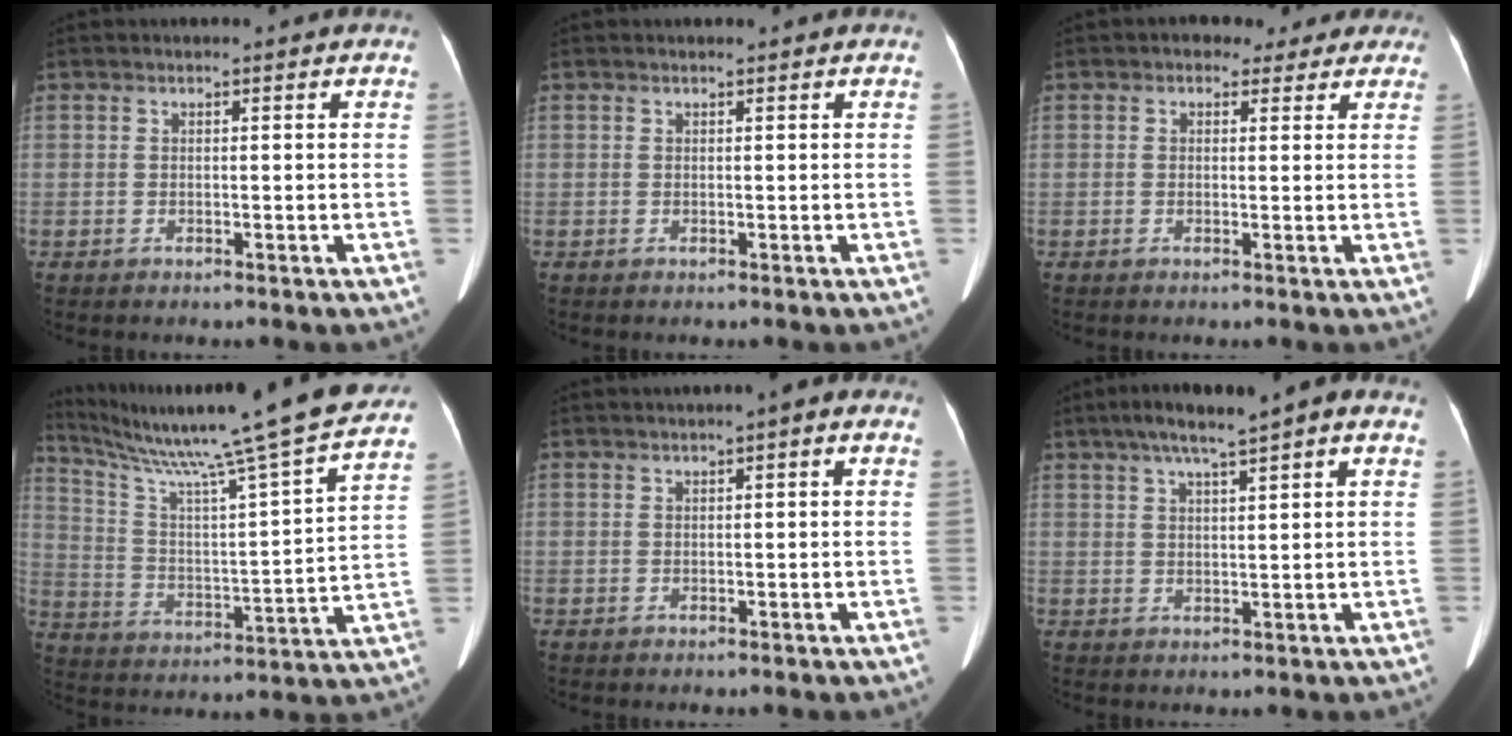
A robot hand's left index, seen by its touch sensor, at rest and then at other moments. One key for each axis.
{"total": 0.0}
{"total": 4.9, "fx": 3.5, "fy": 3.1, "fz": 1.4, "tx": -0.001, "ty": 0.017, "tz": 0.035}
{"total": 26.0, "fx": 21.8, "fy": -1.4, "fz": 14.2, "tx": -0.245, "ty": -0.029, "tz": 0.320}
{"total": 1.6, "fx": 0.3, "fy": 0.5, "fz": 1.5, "tx": -0.018, "ty": 0.014, "tz": 0.001}
{"total": 8.0, "fx": 4.4, "fy": 0.8, "fz": 6.7, "tx": -0.105, "ty": 0.034, "tz": 0.067}